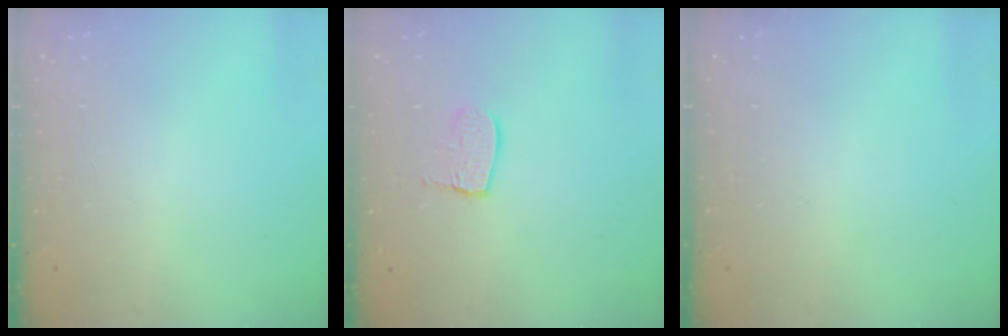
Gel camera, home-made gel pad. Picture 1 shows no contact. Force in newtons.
{"total": 8.2, "press": 8.2, "slide": 0.7}
{"total": 0.0}